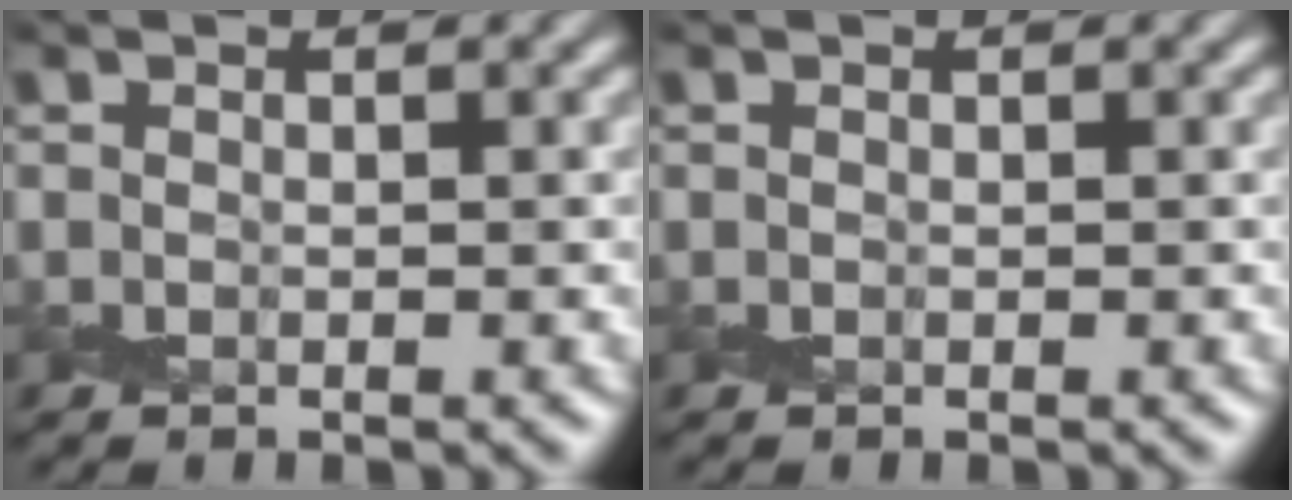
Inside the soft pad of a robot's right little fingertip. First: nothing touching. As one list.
[{"total": 0.0}]